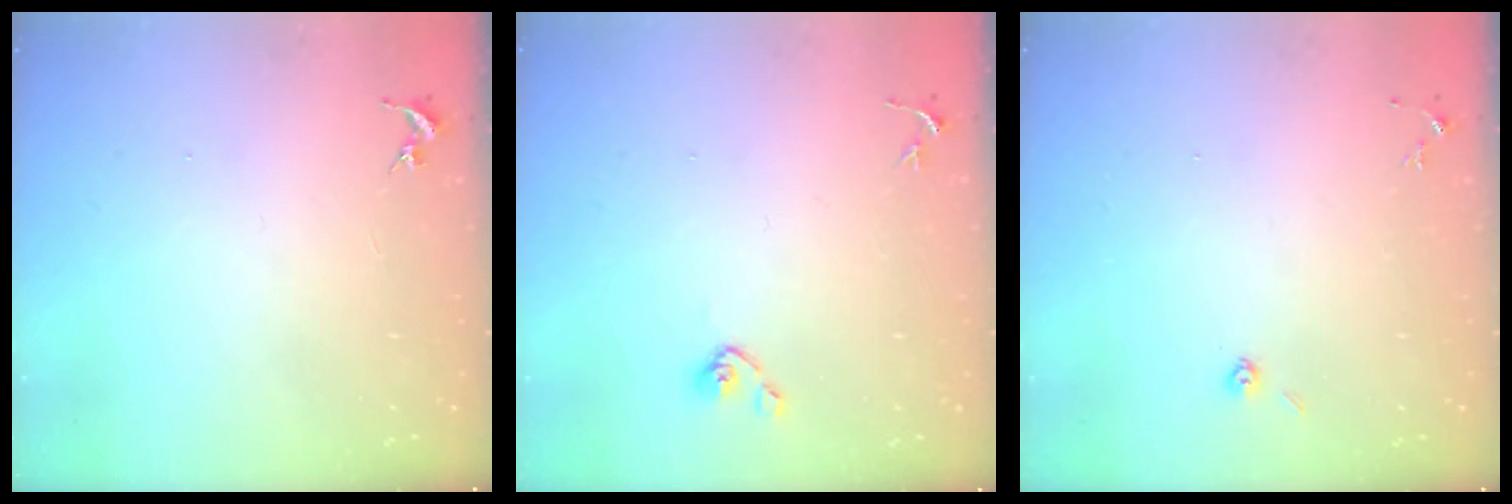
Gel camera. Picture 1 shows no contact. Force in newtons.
{"total": 4.8, "press": 4.4, "slide": 2.0}
{"total": 3.4, "press": 3.3, "slide": 0.9}